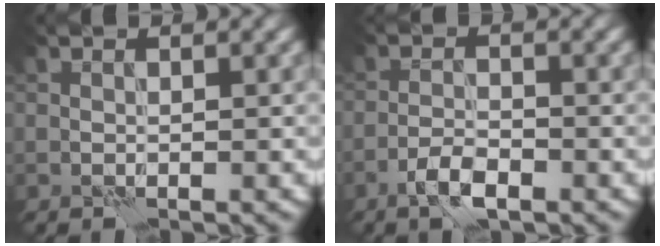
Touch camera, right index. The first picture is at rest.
{"total": 2.7, "force": [-1.7, 0.9, 1.9], "torque": [-0.037, 0.003, -0.037]}